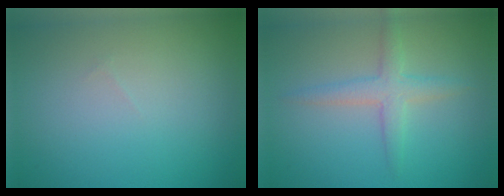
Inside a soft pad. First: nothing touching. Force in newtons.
{"total": 2.7, "press": 2.7, "slide": 0.1}